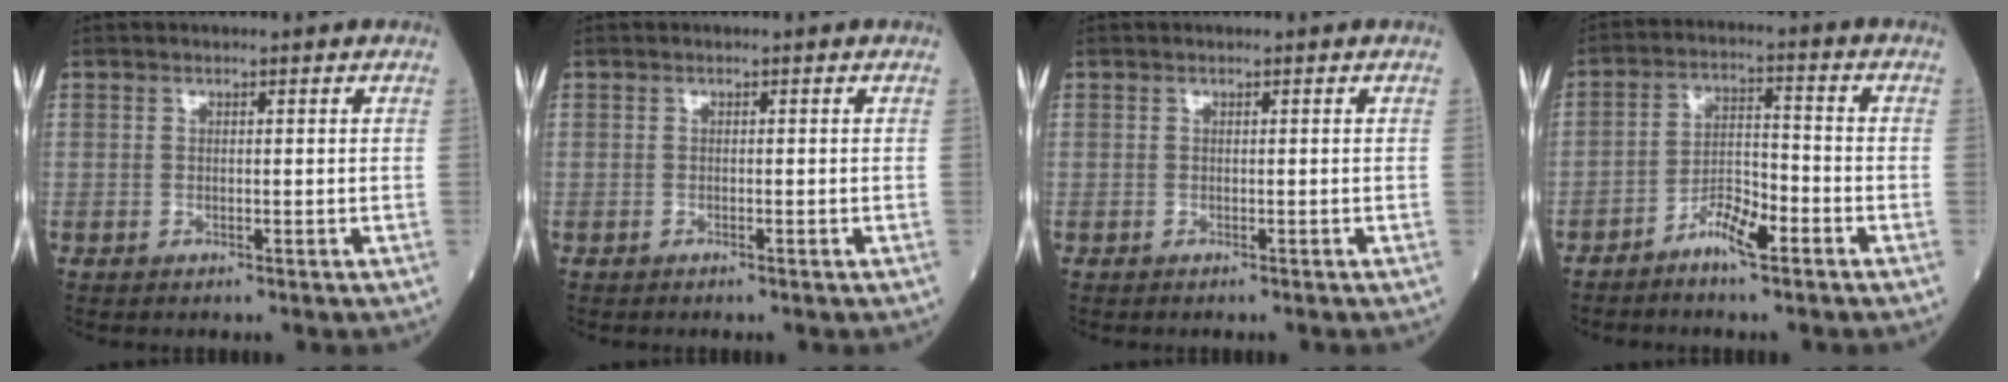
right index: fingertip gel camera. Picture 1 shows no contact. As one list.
[{"total": 0.0}, {"total": 0.6, "force": [-0.5, 0.0, 0.2], "torque": [0.000, 0.000, -0.010]}, {"total": 5.6, "force": [-3.8, 1.2, 4.0], "torque": [-0.076, 0.010, -0.071]}]